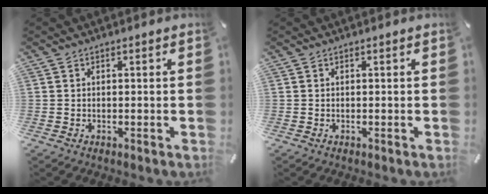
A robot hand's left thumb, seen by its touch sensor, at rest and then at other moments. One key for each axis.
{"total": 0.0}